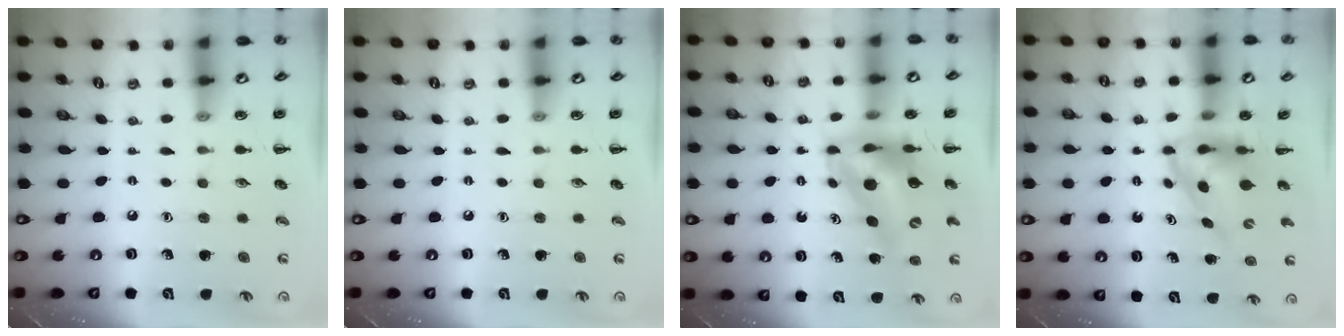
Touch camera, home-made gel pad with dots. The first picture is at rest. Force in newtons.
{"total": 0.0}
{"total": 11.4, "press": 10.9, "slide": 3.6}
{"total": 3.7, "press": 3.7, "slide": 0.6}